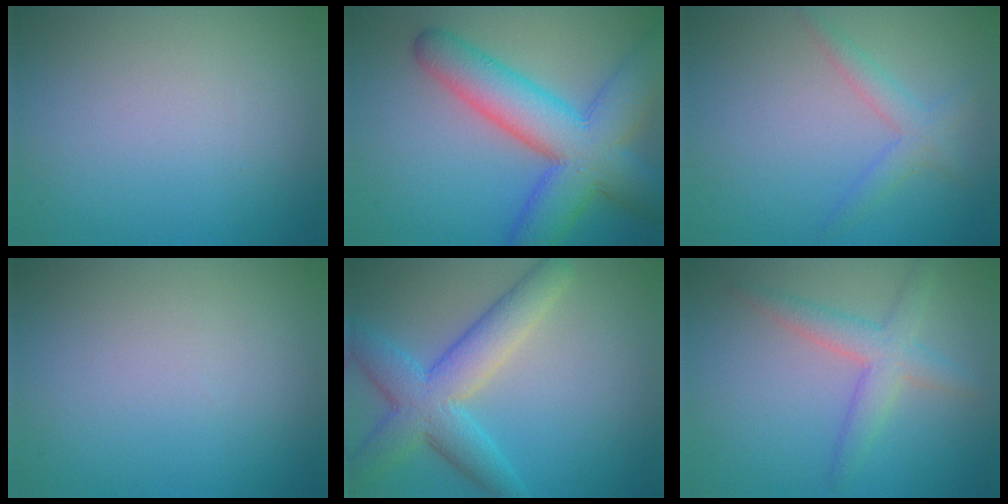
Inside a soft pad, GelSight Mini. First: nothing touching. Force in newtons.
{"total": 9.5, "press": 9.5, "slide": 0.3}
{"total": 2.2, "press": 2.2, "slide": 0.1}
{"total": 0.0}
{"total": 6.4, "press": 6.4, "slide": 0.1}
{"total": 3.3, "press": 3.3, "slide": 0.3}